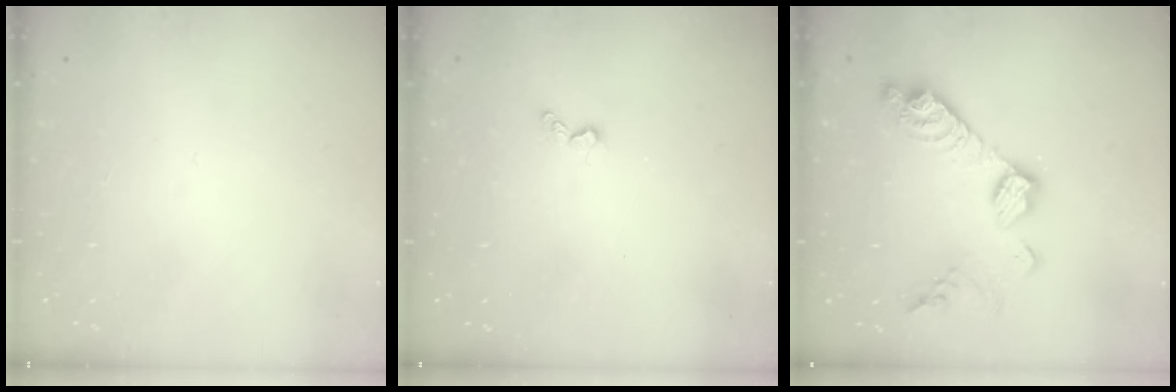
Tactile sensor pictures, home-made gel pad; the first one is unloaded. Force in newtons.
{"total": 3.3, "press": 3.2, "slide": 0.5}
{"total": 13.8, "press": 13.8, "slide": 0.5}